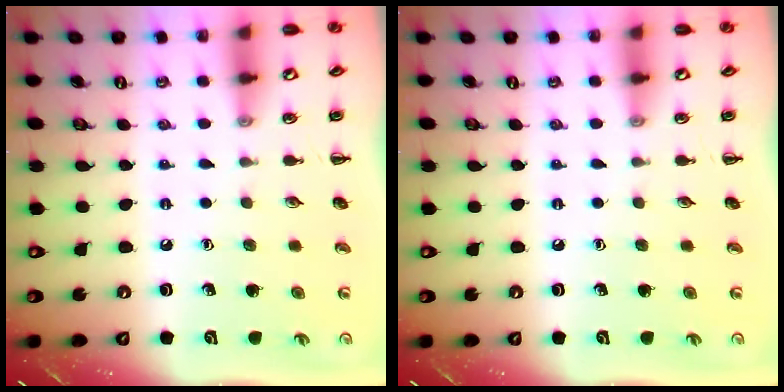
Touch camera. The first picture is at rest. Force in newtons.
{"total": 0.0}